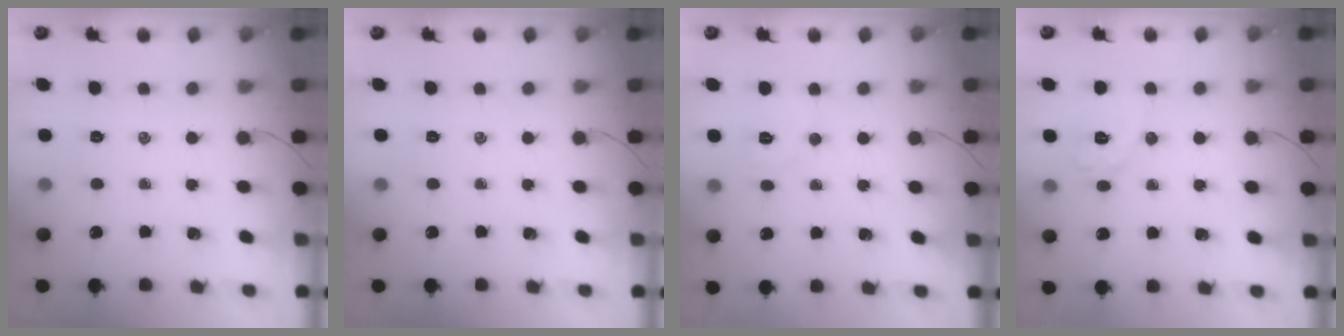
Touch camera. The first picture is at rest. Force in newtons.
{"total": 0.0}
{"total": 4.2, "press": 4.1, "slide": 1.0}
{"total": 7.3, "press": 7.3, "slide": 0.6}